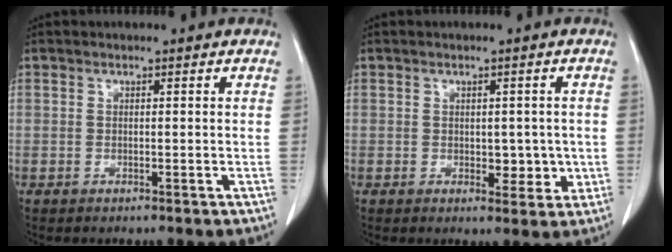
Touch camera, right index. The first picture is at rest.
{"total": 3.8, "force": [-0.4, 2.4, 3.0], "torque": [-0.028, 0.000, 0.003]}